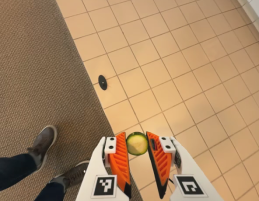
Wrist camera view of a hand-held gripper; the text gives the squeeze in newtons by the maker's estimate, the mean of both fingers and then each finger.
{"total": 6.8, "left": 6.5, "right": 7.1}